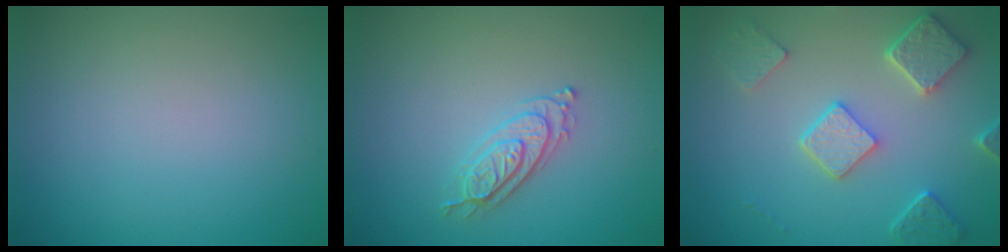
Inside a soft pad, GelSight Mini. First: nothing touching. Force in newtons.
{"total": 2.2, "press": 2.2, "slide": 0.4}
{"total": 4.9, "press": 3.9, "slide": 2.9}